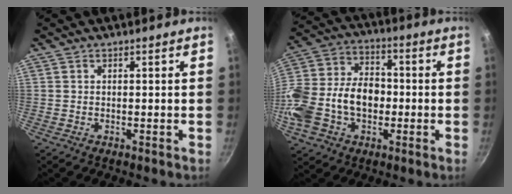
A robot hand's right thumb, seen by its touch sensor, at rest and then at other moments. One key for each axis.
{"total": 19.9, "fx": -3.4, "fy": 14.1, "fz": 13.7, "tx": -0.255, "ty": 0.051, "tz": -0.066}